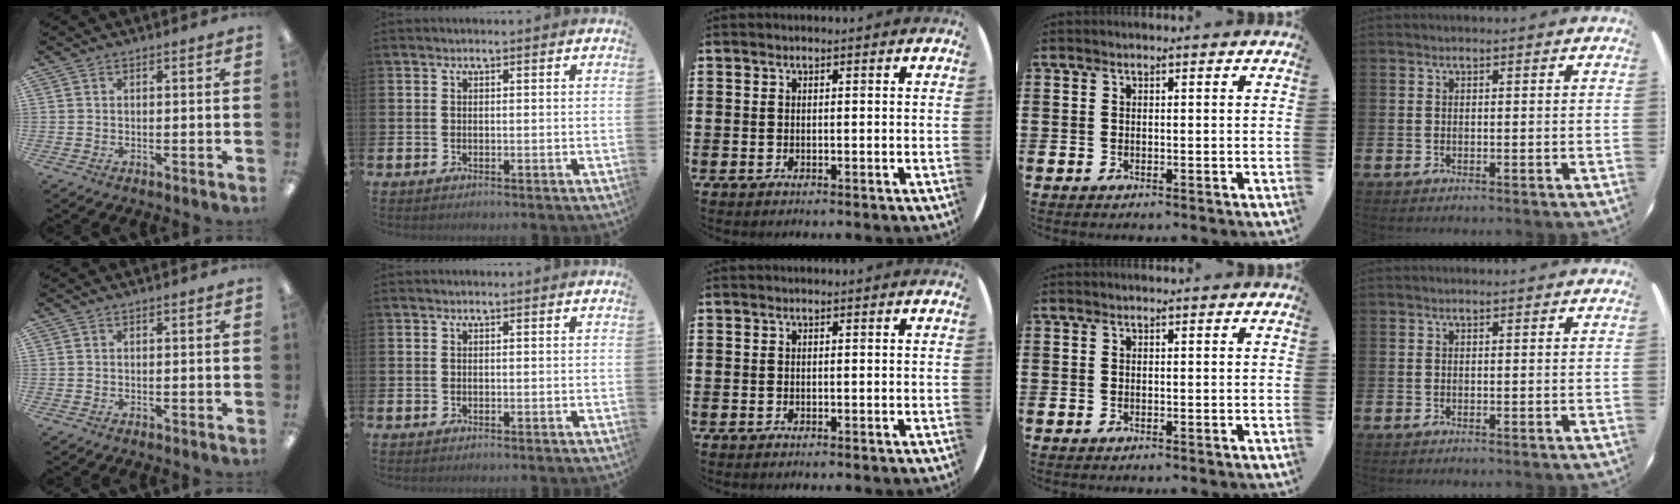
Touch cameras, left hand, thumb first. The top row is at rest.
{}